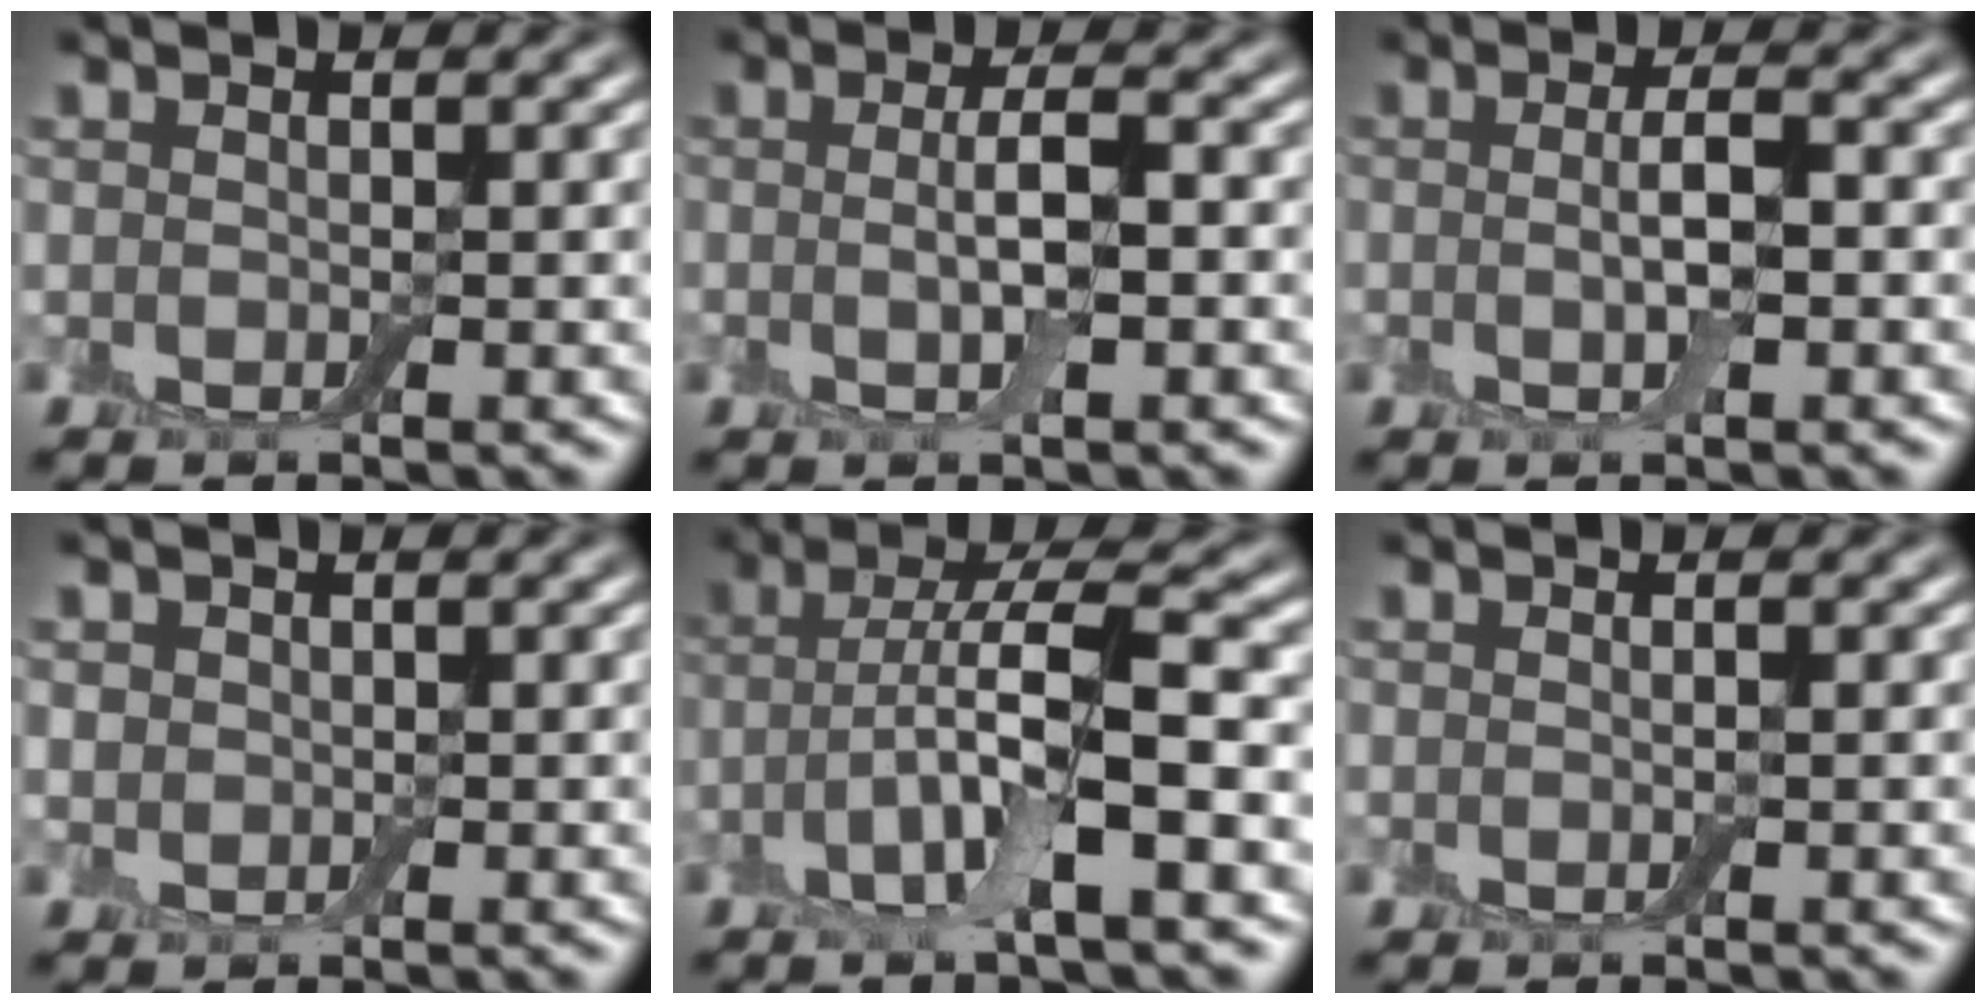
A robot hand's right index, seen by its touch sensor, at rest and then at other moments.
{"total": 3.1, "force": [-0.3, 0.8, 3.0], "torque": [-0.057, -0.005, -0.005]}
{"total": 2.8, "force": [-0.3, 0.7, 2.6], "torque": [-0.051, -0.005, -0.006]}
{"total": 1.0, "force": [0.2, 0.9, 0.2], "torque": [-0.001, -0.004, 0.005]}
{"total": 7.3, "force": [-1.9, 1.7, 6.8], "torque": [-0.132, 0.009, -0.038]}
{"total": 0.0}